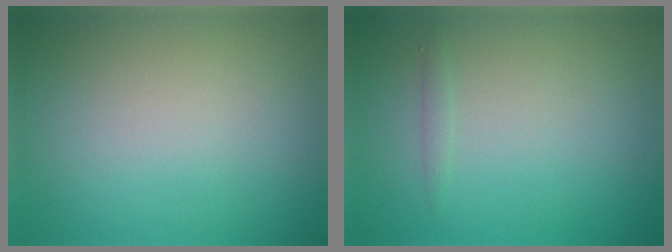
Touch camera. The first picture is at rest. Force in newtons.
{"total": 0.5, "press": 0.5, "slide": 0.0}